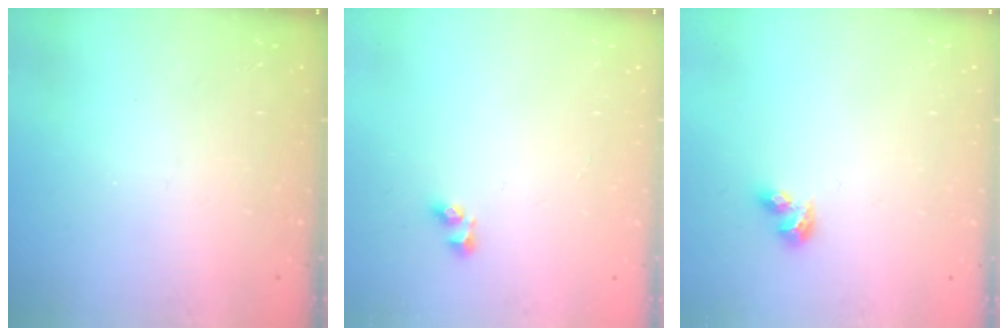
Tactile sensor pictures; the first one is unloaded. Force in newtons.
{"total": 4.0, "press": 4.0, "slide": 0.4}
{"total": 6.1, "press": 6.0, "slide": 0.9}